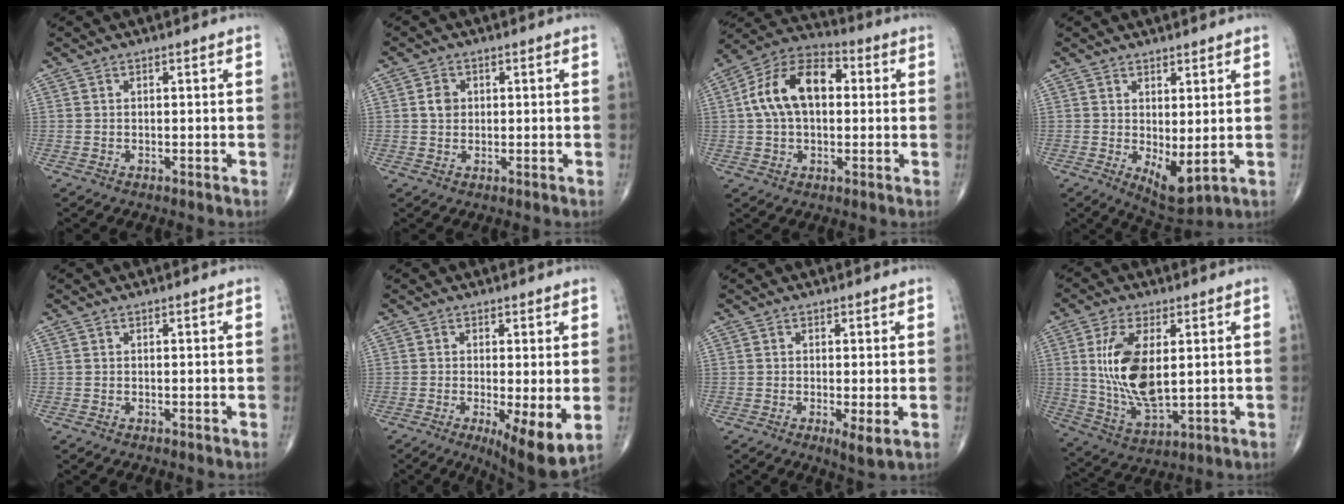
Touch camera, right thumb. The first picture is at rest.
{"total": 2.7, "force": [0.4, 2.3, 1.5], "torque": [-0.017, 0.002, 0.006]}
{"total": 14.7, "force": [1.9, 9.0, 11.5], "torque": [-0.199, 0.033, 0.024]}
{"total": 6.3, "force": [-0.2, 2.6, 5.8], "torque": [-0.082, -0.016, 0.009]}
{"total": 0.0}
{"total": 9.2, "force": [-1.8, 2.4, 8.7], "torque": [-0.137, -0.027, -0.026]}
{"total": 3.2, "force": [-0.5, 0.6, 3.1], "torque": [-0.056, -0.015, -0.013]}
{"total": 14.3, "force": [2.3, 6.6, 12.4], "torque": [-0.243, -0.021, 0.057]}